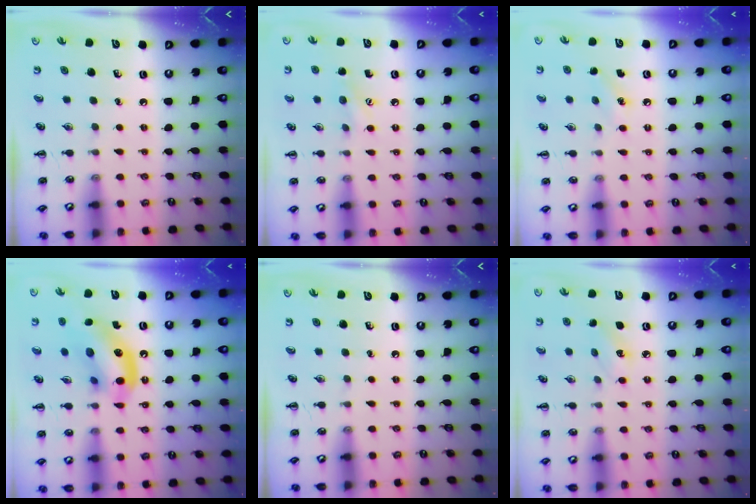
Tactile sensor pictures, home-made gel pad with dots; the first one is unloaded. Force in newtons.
{"total": 7.5, "press": 7.3, "slide": 1.5}
{"total": 6.9, "press": 6.6, "slide": 2.1}
{"total": 14.0, "press": 13.7, "slide": 3.1}
{"total": 0.0}
{"total": 5.1, "press": 5.0, "slide": 1.0}